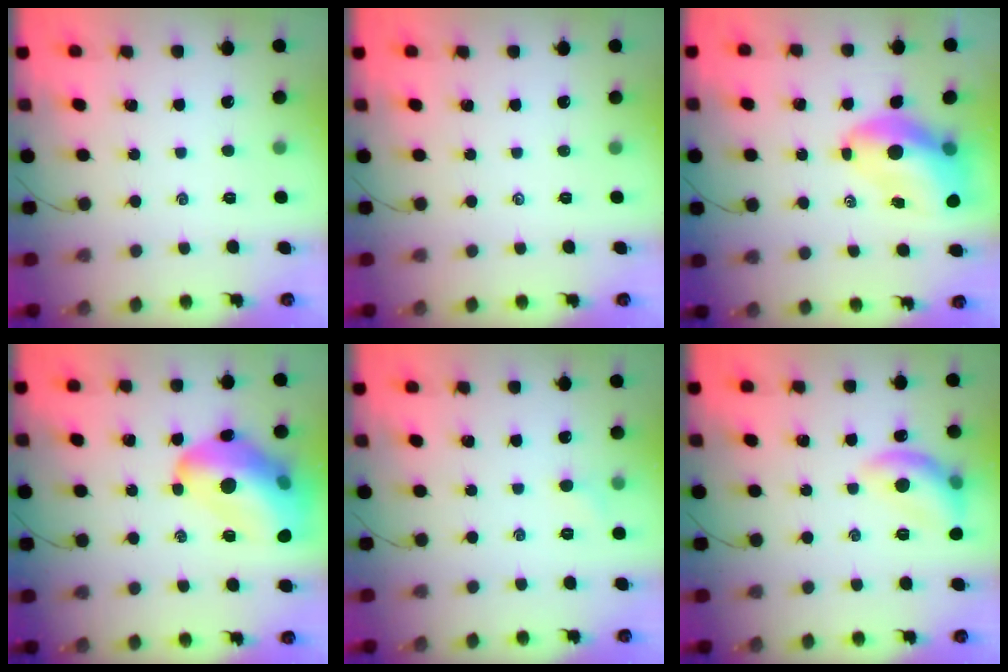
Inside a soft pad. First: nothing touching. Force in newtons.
{"total": 0.0}
{"total": 11.7, "press": 11.2, "slide": 3.4}
{"total": 21.5, "press": 21.0, "slide": 4.9}
{"total": 3.9, "press": 3.7, "slide": 1.2}
{"total": 10.9, "press": 10.9, "slide": 0.4}